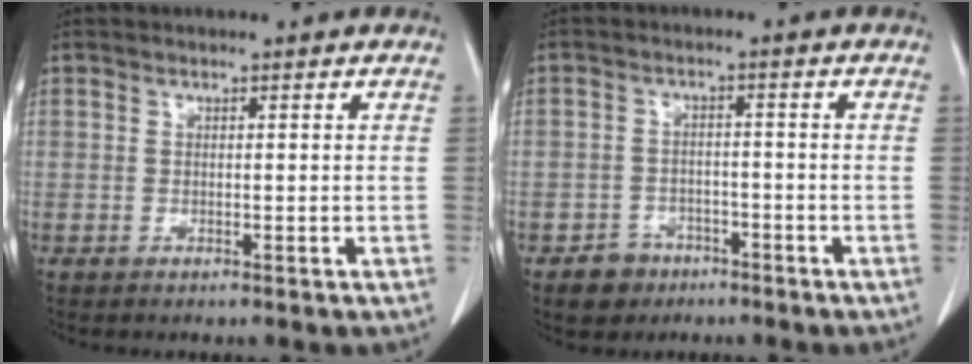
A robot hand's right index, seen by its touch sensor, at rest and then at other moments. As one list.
[{"total": 4.2, "force": [-2.6, 3.2, 0.6], "torque": [-0.006, 0.012, -0.036]}]